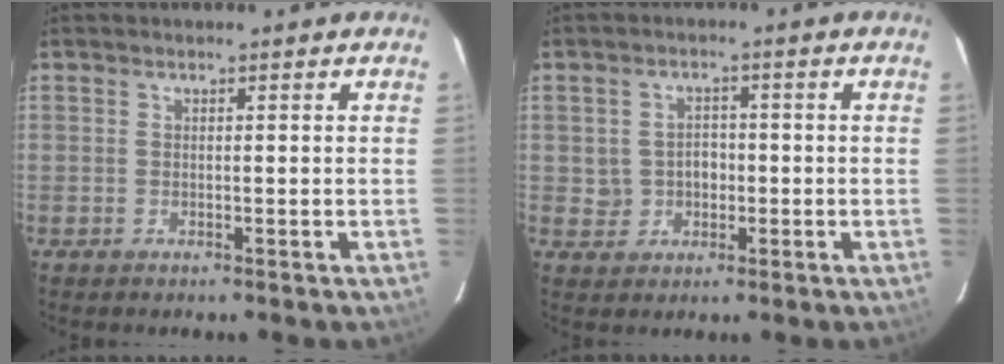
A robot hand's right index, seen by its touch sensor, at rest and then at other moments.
{"total": 4.0, "force": [-0.3, 3.8, 1.4], "torque": [-0.029, 0.015, 0.004]}